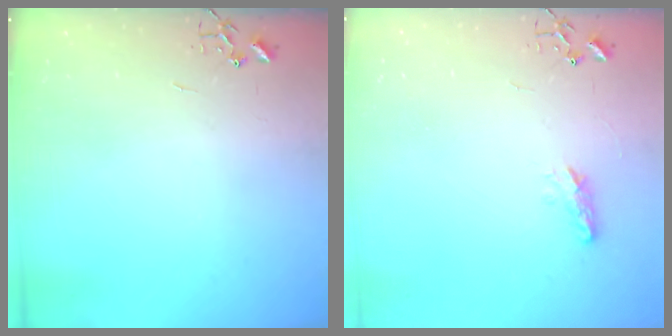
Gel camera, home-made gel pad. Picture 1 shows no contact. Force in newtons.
{"total": 6.5, "press": 6.4, "slide": 0.7}